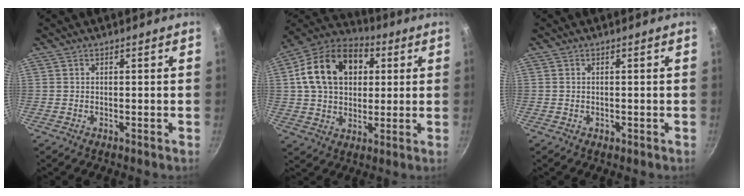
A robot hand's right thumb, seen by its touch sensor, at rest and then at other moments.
{"total": 18.6, "force": [4.4, 13.5, 12.0], "torque": [-0.182, 0.020, 0.062]}
{"total": 0.7, "force": [-0.2, 0.5, 0.5], "torque": [-0.005, 0.000, -0.003]}